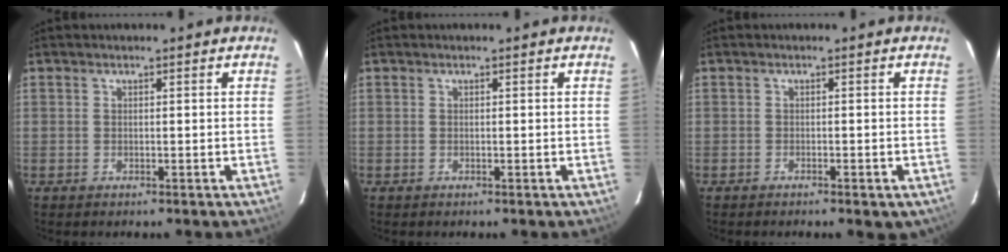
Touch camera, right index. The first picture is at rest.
{"total": 0.0}
{"total": 2.5, "force": [-1.7, 1.0, 1.6], "torque": [-0.031, -0.004, -0.019]}